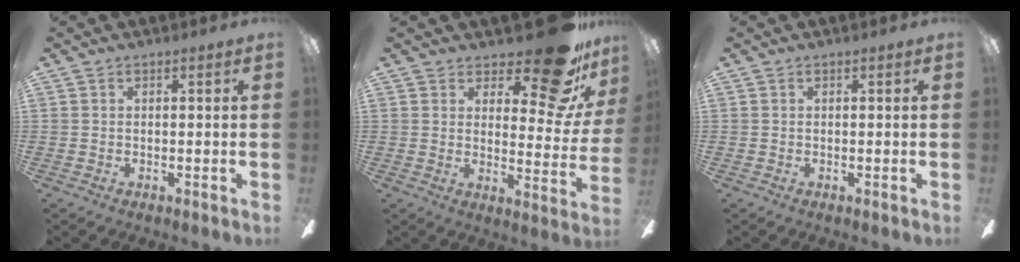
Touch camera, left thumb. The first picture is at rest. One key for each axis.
{"total": 16.7, "fx": 11.4, "fy": 6.1, "fz": 10.5, "tx": -0.149, "ty": -0.075, "tz": 0.191}
{"total": 0.0}